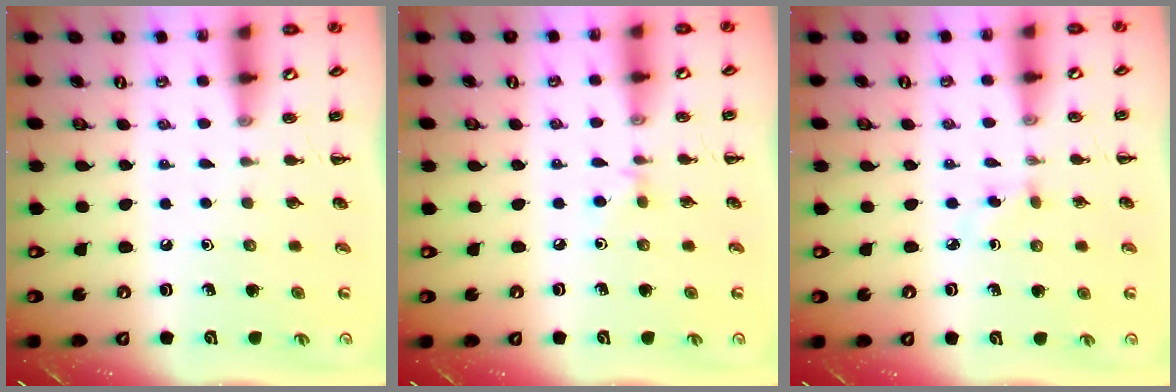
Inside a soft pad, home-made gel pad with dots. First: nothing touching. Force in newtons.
{"total": 2.8, "press": 2.6, "slide": 1.1}
{"total": 3.0, "press": 2.8, "slide": 1.1}